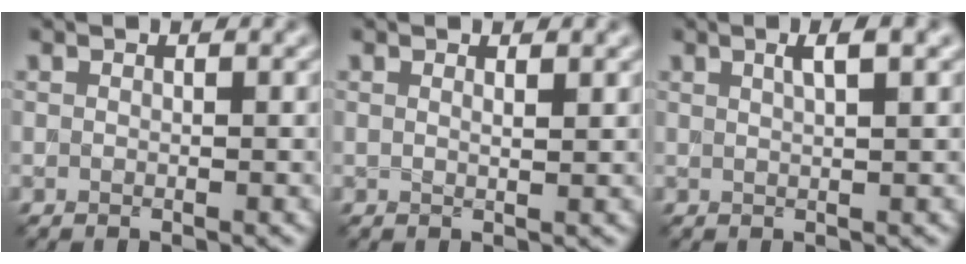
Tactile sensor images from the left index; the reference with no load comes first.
{"total": 0.8, "force": [0.6, 0.1, 0.4], "torque": [-0.004, 0.000, 0.009]}
{"total": 2.2, "force": [1.1, 0.4, 1.9], "torque": [-0.021, 0.006, 0.014]}